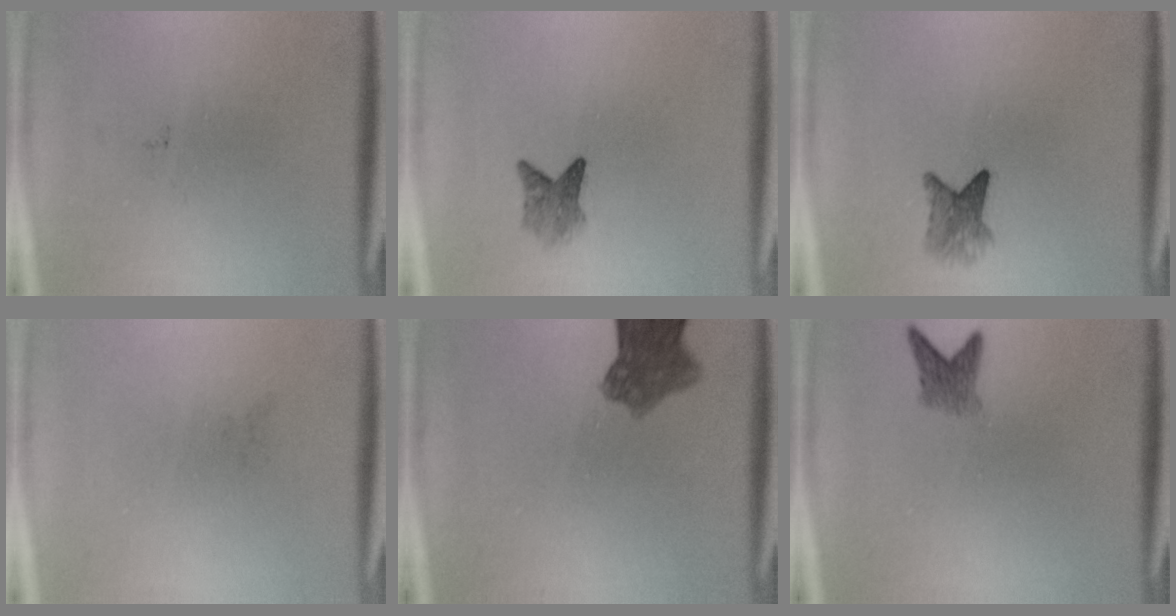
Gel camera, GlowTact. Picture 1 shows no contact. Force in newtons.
{"total": 2.6}
{"total": 3.0}
{"total": 0.0}
{"total": 7.2}
{"total": 2.4}